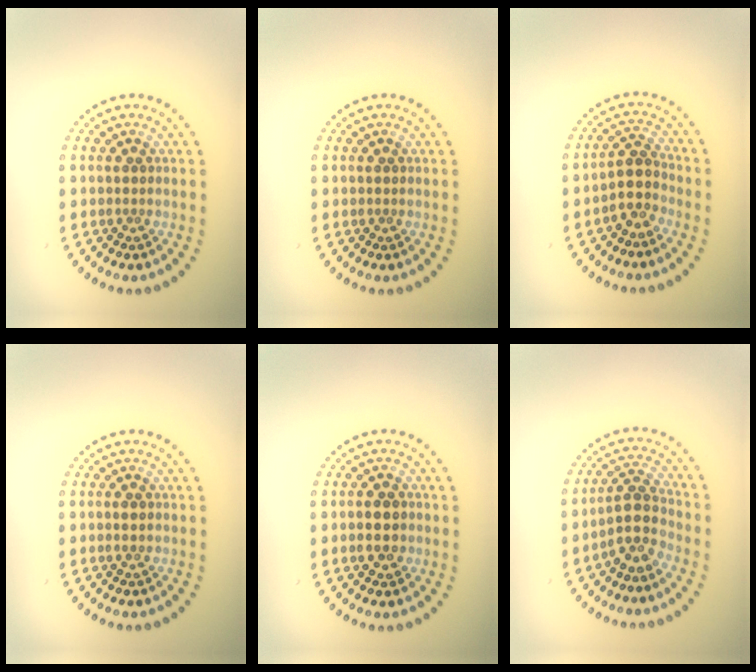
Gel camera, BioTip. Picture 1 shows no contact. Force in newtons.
{"total": 0.0}
{"total": 2.5, "press": 1.9, "slide": 1.6}
{"total": 1.1, "press": 1.1, "slide": 0.1}
{"total": 2.4, "press": 2.3, "slide": 0.3}
{"total": 3.0, "press": 2.3, "slide": 1.9}